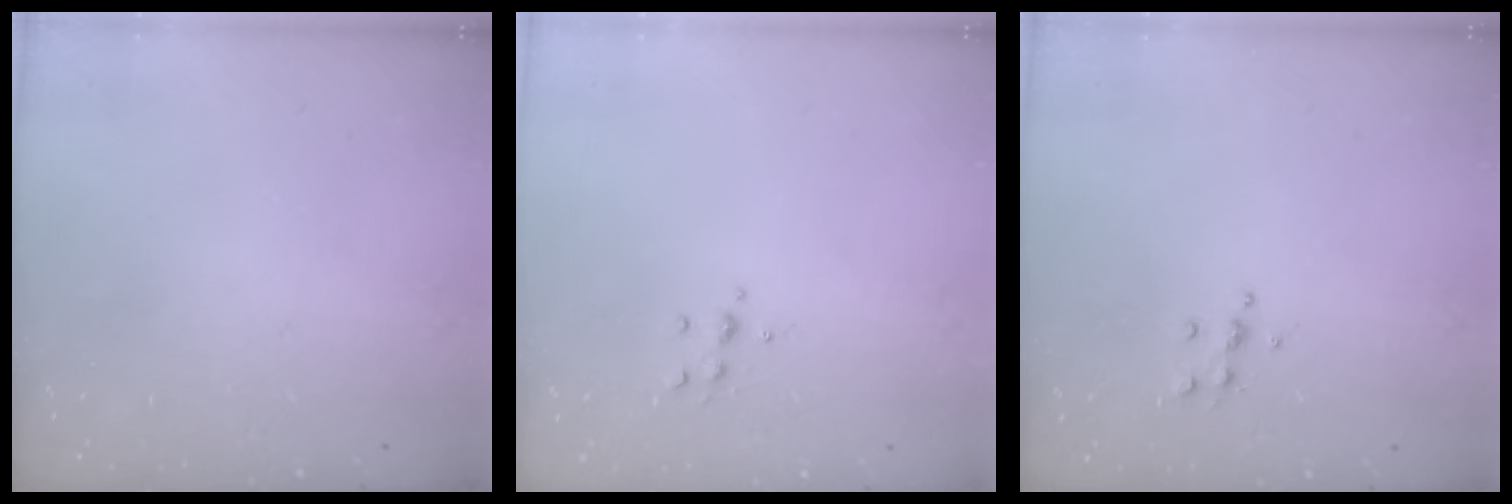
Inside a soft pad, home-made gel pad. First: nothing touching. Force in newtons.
{"total": 5.8, "press": 5.7, "slide": 0.8}
{"total": 5.2, "press": 5.0, "slide": 1.1}